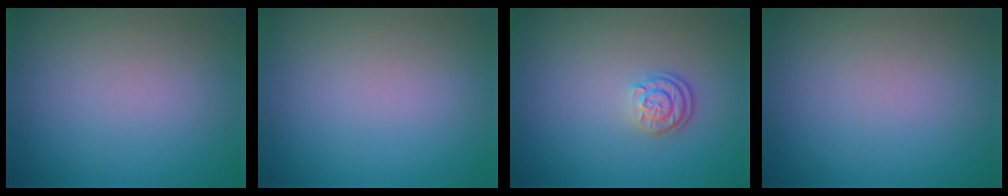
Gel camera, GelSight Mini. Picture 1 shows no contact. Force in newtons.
{"total": 0.0}
{"total": 2.3, "press": 1.7, "slide": 1.4}
{"total": 0.0}